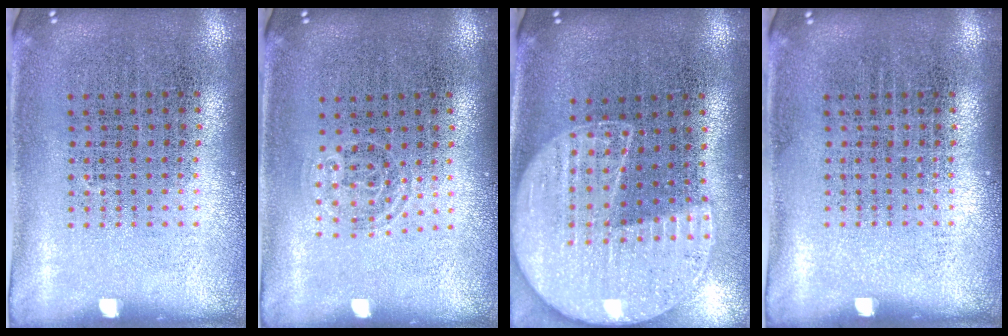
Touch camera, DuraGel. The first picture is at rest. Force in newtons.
{"total": 0.8, "press": 0.5, "slide": 0.5}
{"total": 1.7, "press": 1.6, "slide": 0.7}
{"total": 0.0}